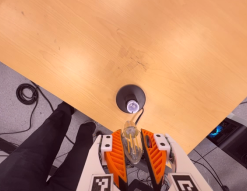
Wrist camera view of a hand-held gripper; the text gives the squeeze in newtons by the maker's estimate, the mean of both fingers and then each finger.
{"total": 8.5, "left": 7.6, "right": 9.5}